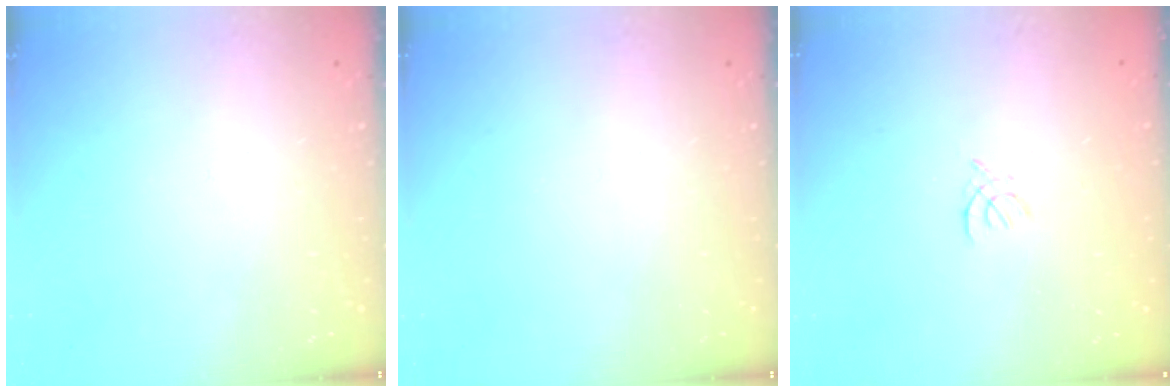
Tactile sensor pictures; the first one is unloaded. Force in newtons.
{"total": 0.0}
{"total": 1.8, "press": 1.8, "slide": 0.4}